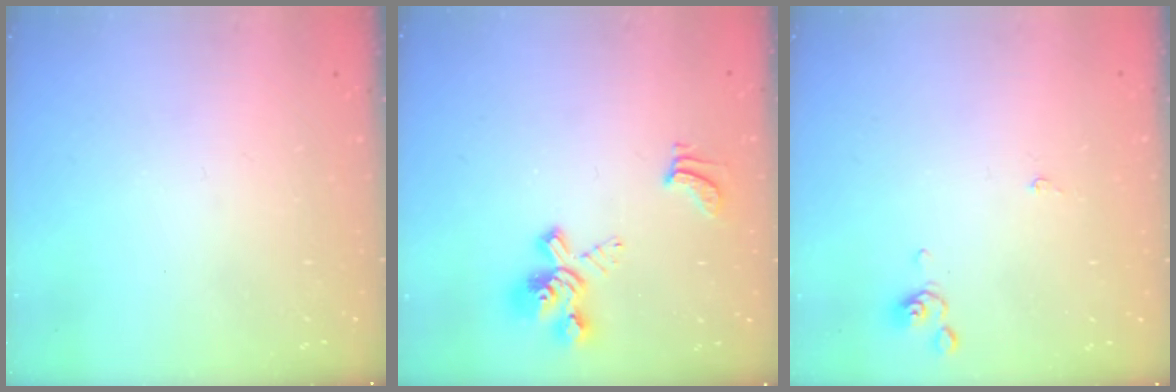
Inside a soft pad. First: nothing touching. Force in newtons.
{"total": 4.1, "press": 3.6, "slide": 2.0}
{"total": 0.0}